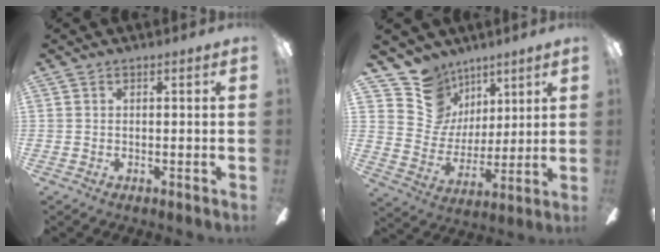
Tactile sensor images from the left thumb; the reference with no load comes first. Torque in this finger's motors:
{"motor_torque": [-0.08, 0.00, -0.33, -0.56, -0.06]}